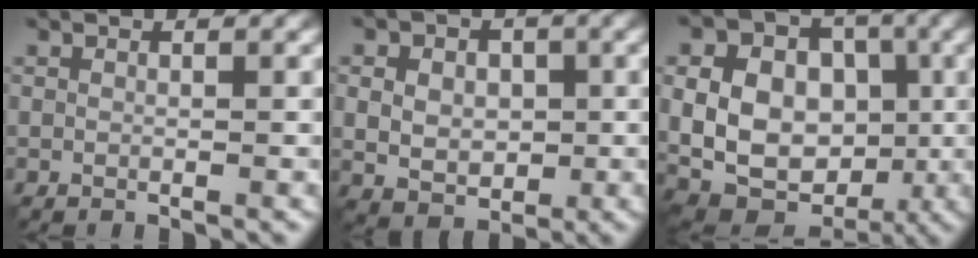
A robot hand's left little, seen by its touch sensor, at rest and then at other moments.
{"total": 5.6, "force": [0.6, 4.5, 3.4], "torque": [-0.045, 0.015, -0.003]}
{"total": 14.0, "force": [0.5, 11.4, 8.1], "torque": [-0.150, 0.028, 0.003]}